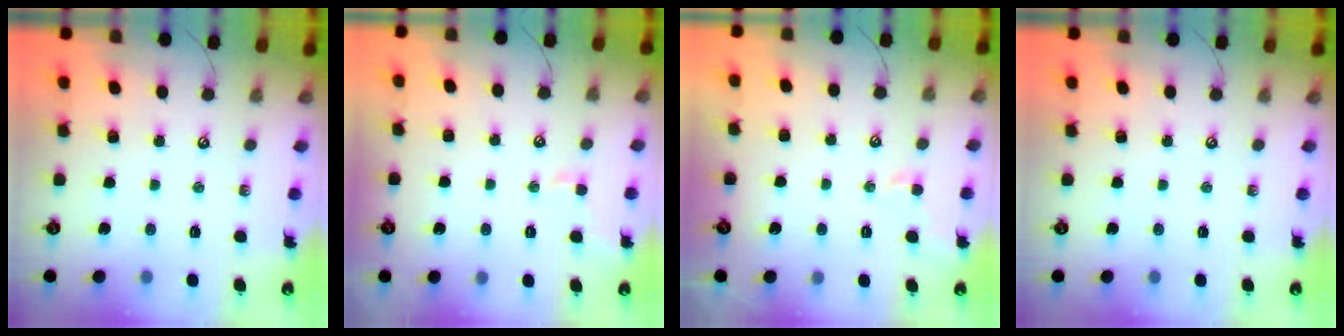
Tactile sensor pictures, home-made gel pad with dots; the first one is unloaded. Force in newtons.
{"total": 0.5, "press": 0.3, "slide": 0.4}
{"total": 0.0}
{"total": 0.0}